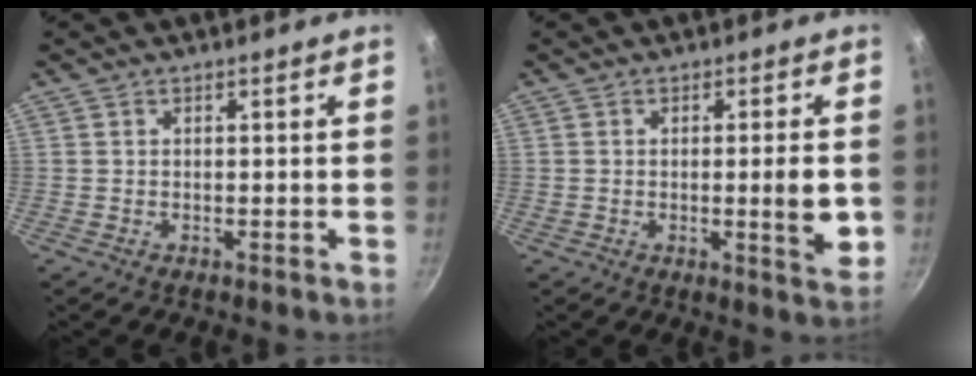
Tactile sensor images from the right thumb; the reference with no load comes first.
{"total": 6.4, "force": [-0.5, 0.9, 6.3], "torque": [-0.090, -0.007, -0.008]}